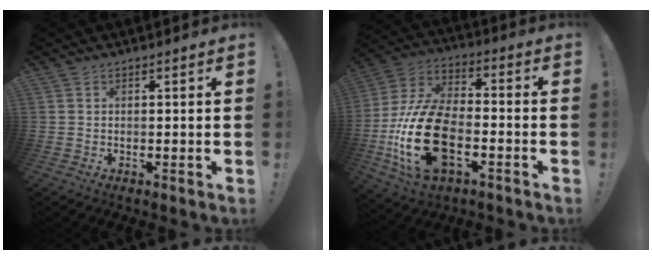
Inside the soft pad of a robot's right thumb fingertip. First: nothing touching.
{"total": 23.3, "force": [-6.9, 13.5, 17.8], "torque": [-0.353, 0.033, -0.104]}